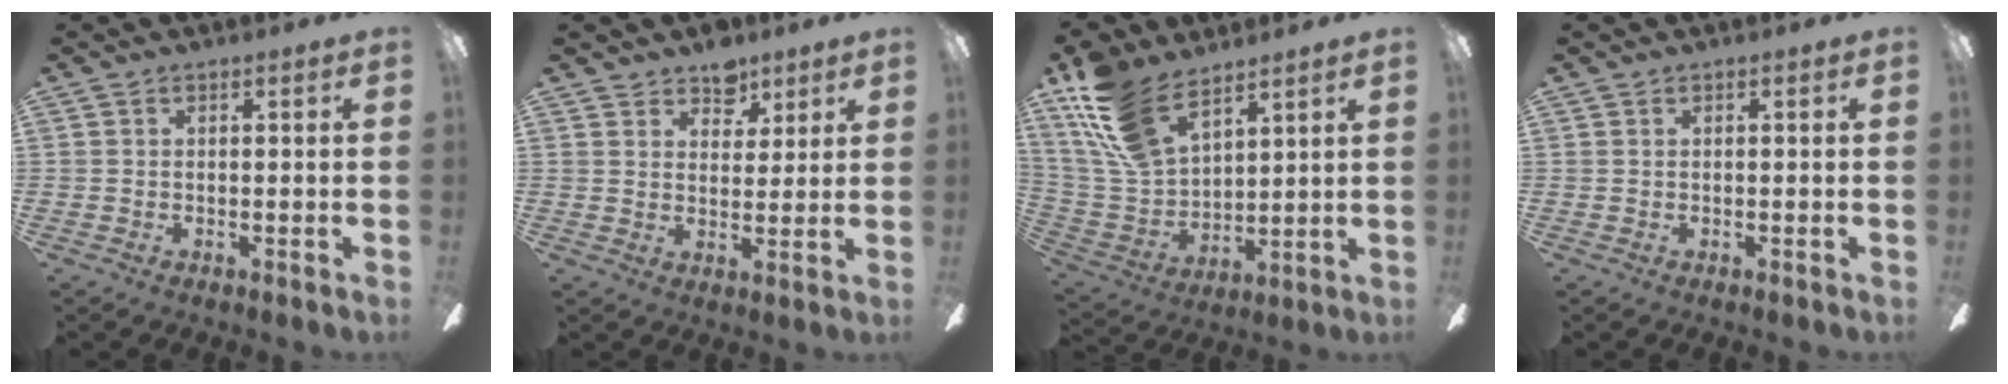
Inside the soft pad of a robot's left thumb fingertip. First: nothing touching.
{"total": 6.6, "force": [4.9, 4.2, 1.4], "torque": [-0.009, -0.030, 0.087]}
{"total": 16.3, "force": [11.5, 7.7, 8.6], "torque": [-0.206, -0.048, 0.217]}
{"total": 0.0}